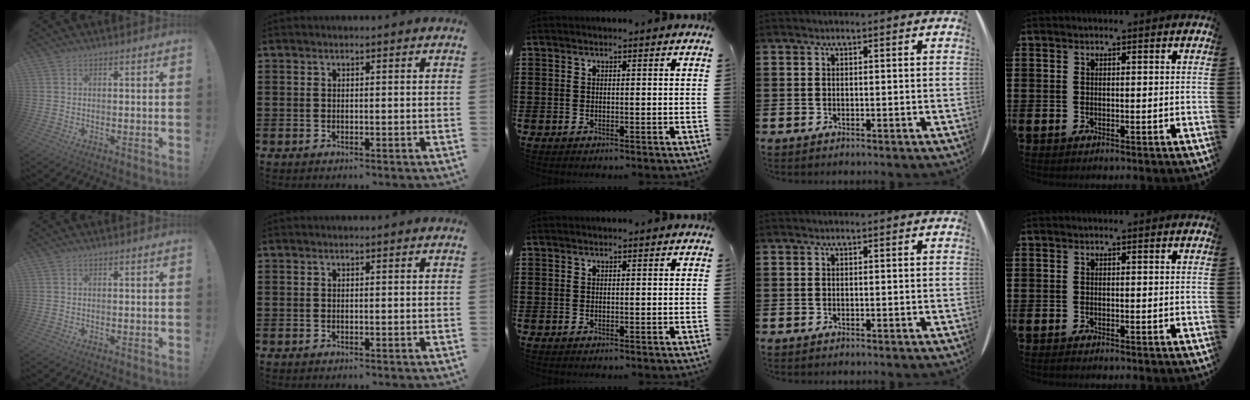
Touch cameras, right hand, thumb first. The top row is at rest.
{}